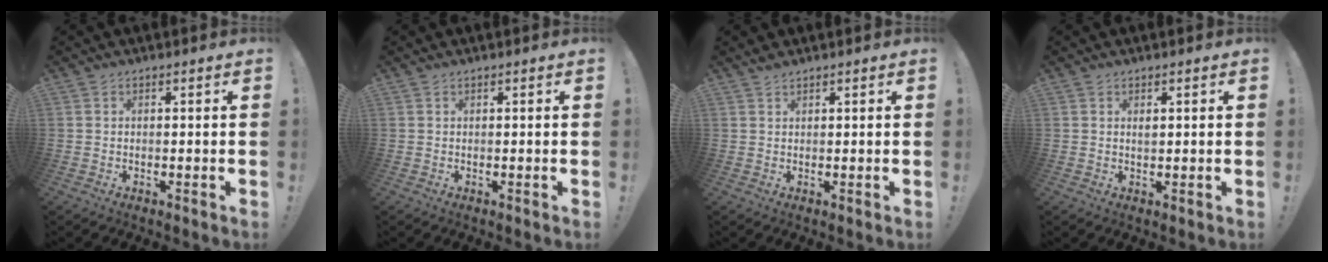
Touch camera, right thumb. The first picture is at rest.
{"total": 0.0}
{"total": 1.0, "force": [0.9, 0.3, 0.3], "torque": [-0.003, -0.002, 0.016]}
{"total": 1.1, "force": [0.5, 0.5, 0.8], "torque": [-0.005, -0.005, 0.006]}